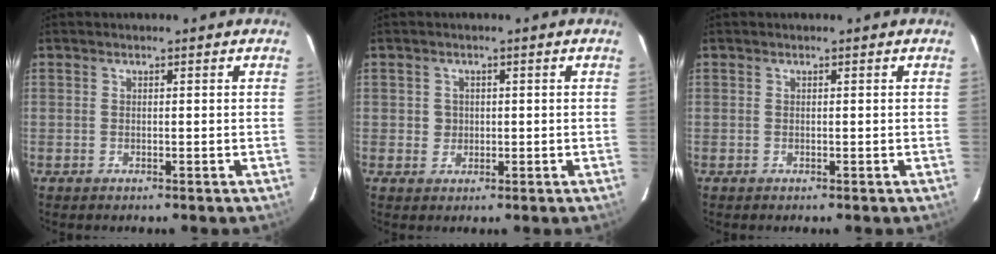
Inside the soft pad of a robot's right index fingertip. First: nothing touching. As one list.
[{"total": 2.3, "force": [0.0, 2.3, 0.3], "torque": [0.000, 0.006, 0.001]}, {"total": 0.0}]